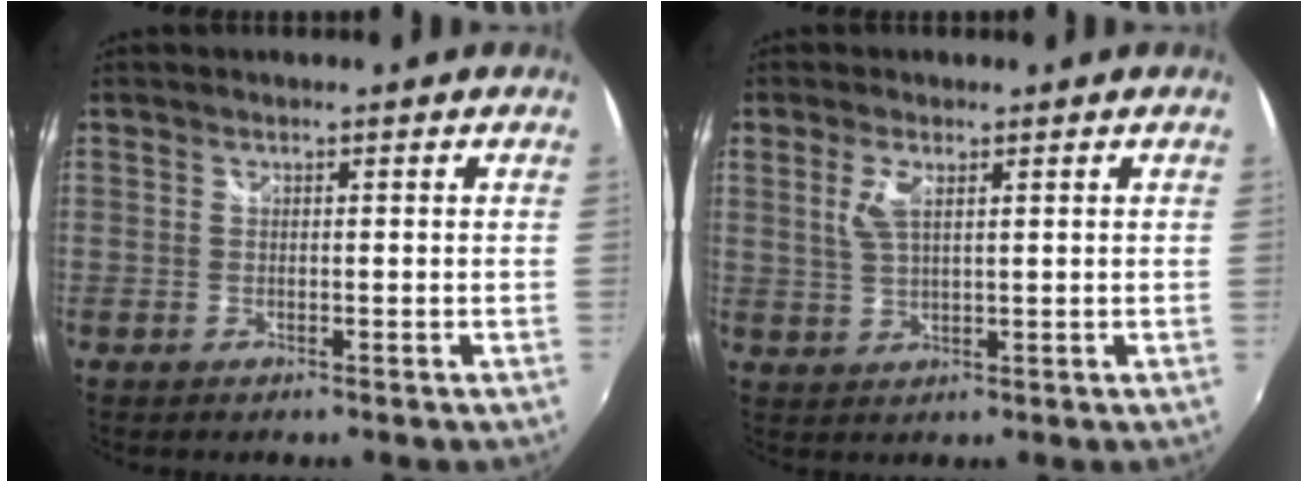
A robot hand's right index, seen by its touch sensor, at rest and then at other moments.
{"total": 3.9, "force": [1.5, 1.5, 3.3], "torque": [-0.066, 0.000, 0.030]}